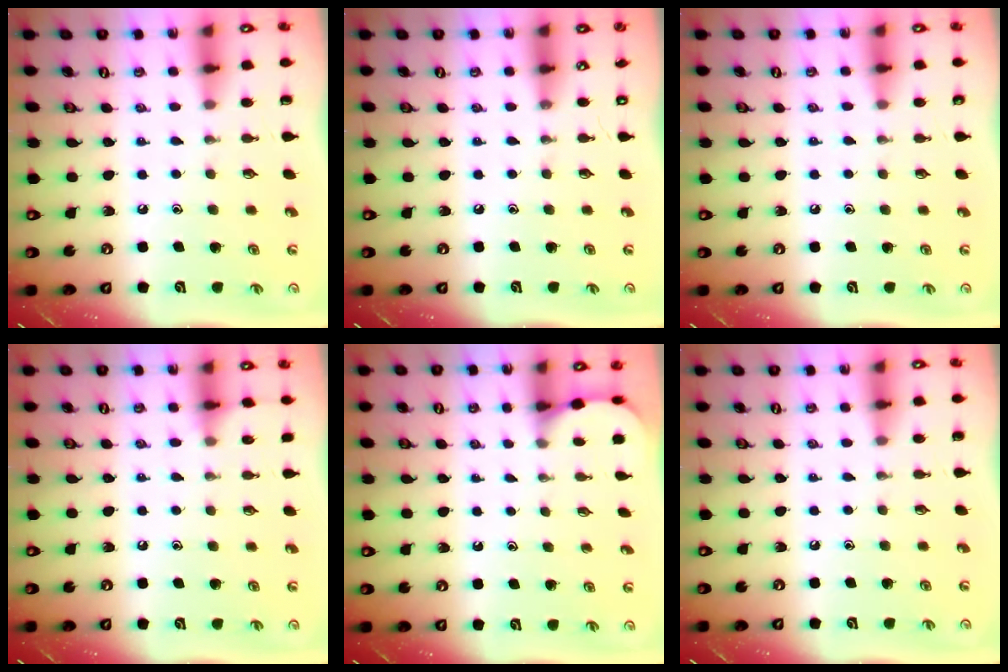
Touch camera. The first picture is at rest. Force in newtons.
{"total": 0.0}
{"total": 4.8, "press": 4.8, "slide": 0.7}
{"total": 5.2, "press": 5.1, "slide": 0.7}
{"total": 1.8, "press": 1.8, "slide": 0.1}
{"total": 0.0}